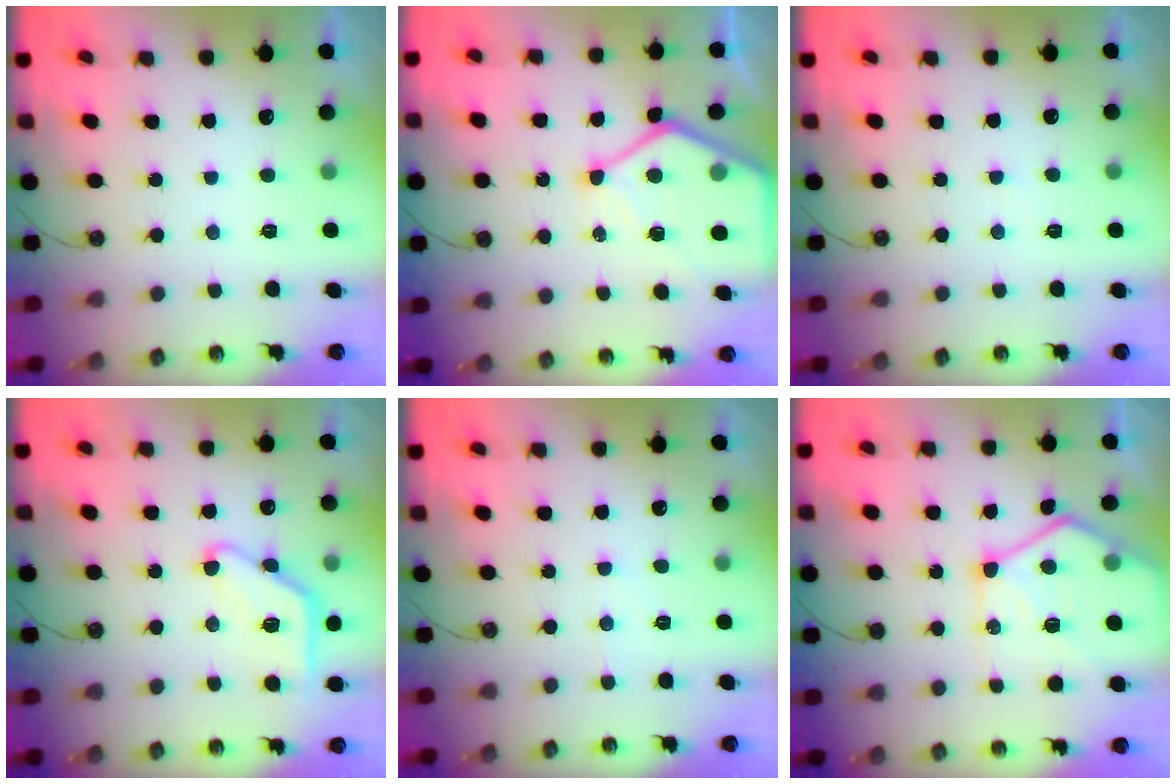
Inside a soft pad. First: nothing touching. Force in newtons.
{"total": 14.9, "press": 14.8, "slide": 1.3}
{"total": 2.7, "press": 2.6, "slide": 0.4}
{"total": 12.1, "press": 12.0, "slide": 0.6}
{"total": 4.5, "press": 4.5, "slide": 0.6}
{"total": 16.5, "press": 16.4, "slide": 1.8}